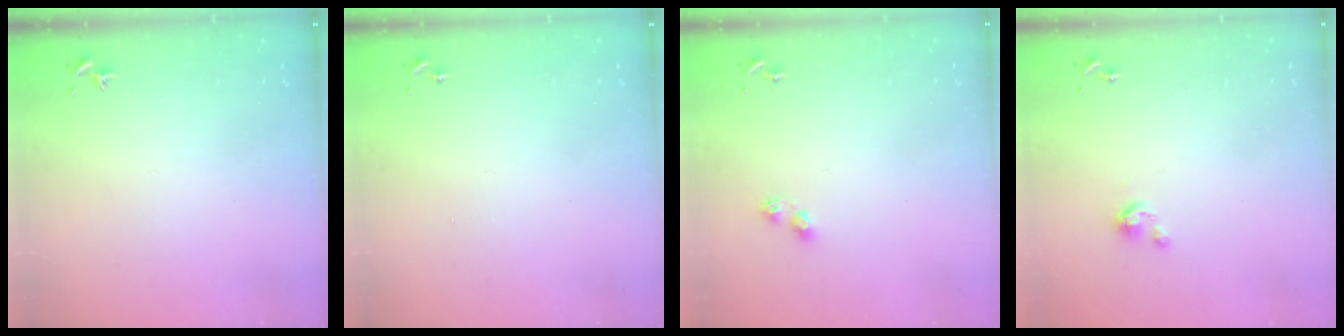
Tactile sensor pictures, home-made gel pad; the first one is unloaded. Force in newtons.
{"total": 0.0}
{"total": 5.0, "press": 5.0, "slide": 0.5}
{"total": 2.4, "press": 2.4, "slide": 0.2}